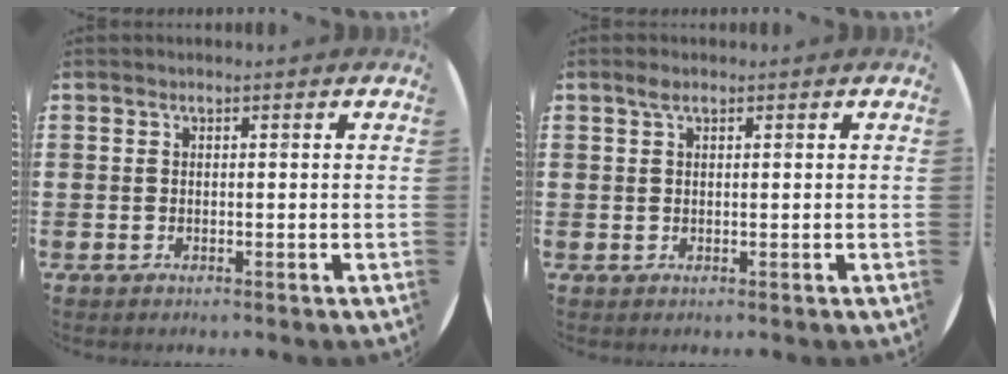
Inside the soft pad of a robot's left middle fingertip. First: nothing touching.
{"total": 1.0, "force": [0.6, 0.6, 0.6], "torque": [-0.006, 0.001, 0.008]}